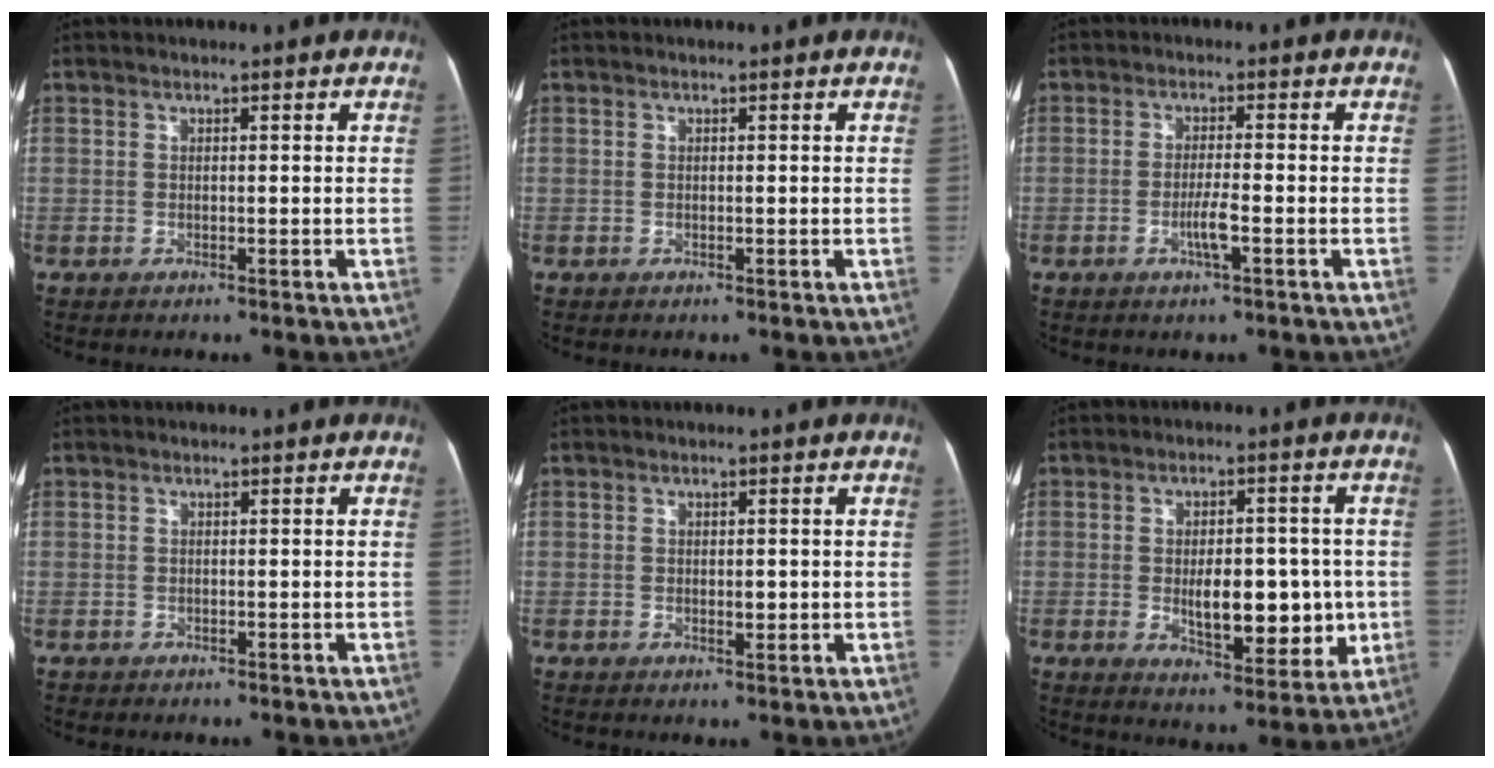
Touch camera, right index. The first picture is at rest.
{"total": 0.0}
{"total": 3.5, "force": [-1.4, 0.3, 3.2], "torque": [-0.062, -0.001, -0.027]}
{"total": 0.7, "force": [-0.2, 0.7, -0.1], "torque": [0.006, 0.007, -0.006]}
{"total": 1.9, "force": [-0.1, 1.0, 1.6], "torque": [-0.023, 0.000, 0.000]}
{"total": 11.5, "force": [-1.1, 5.3, 10.1], "torque": [-0.140, 0.006, -0.005]}